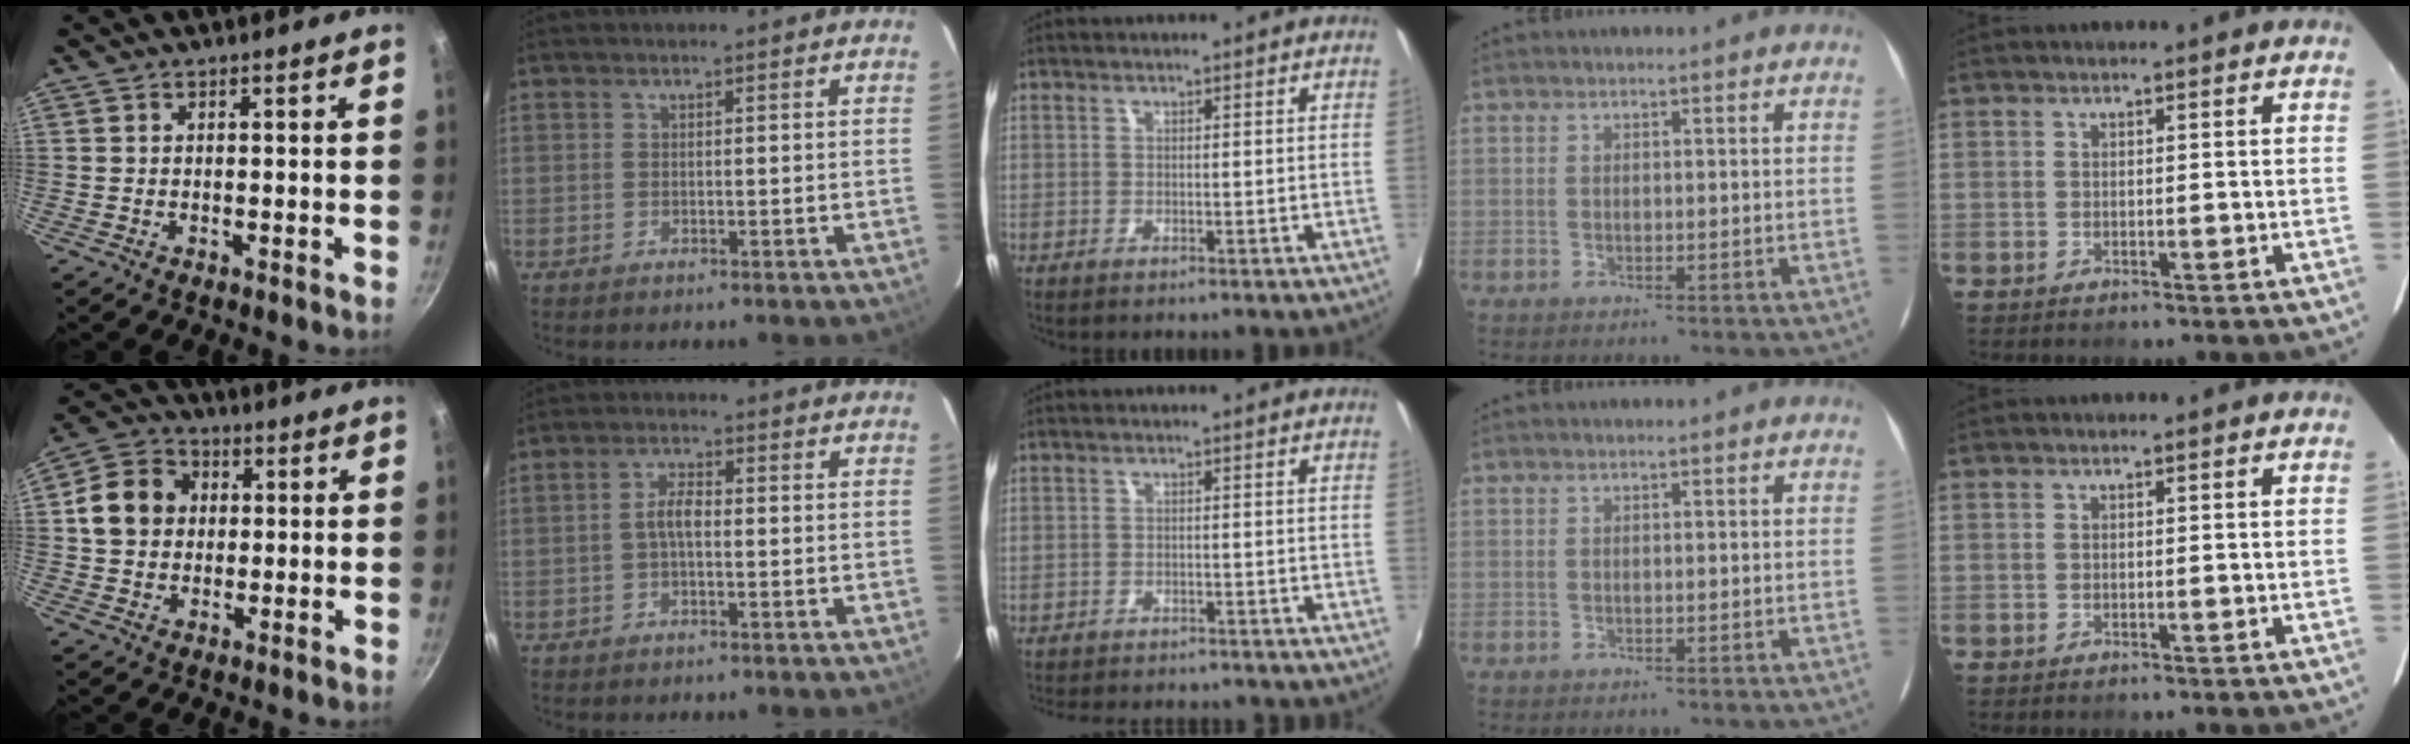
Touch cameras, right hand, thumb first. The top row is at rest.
{"thumb": {"total": 10.2, "force": [1.2, 8.7, 5.2], "torque": [-0.066, 0.015, 0.006]}, "index": {"total": 3.2, "force": [-0.5, 1.3, 2.9], "torque": [-0.061, 0.010, -0.008]}, "middle": {"total": 7.8, "force": [-7.1, 1.9, 2.6], "torque": [-0.066, -0.016, -0.103]}}